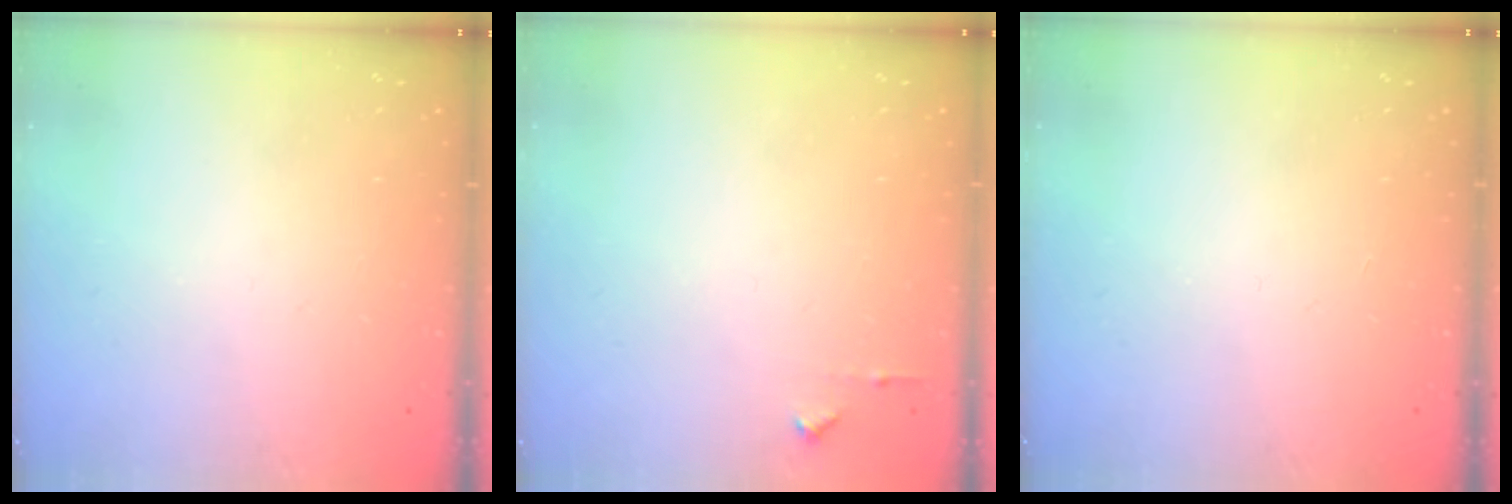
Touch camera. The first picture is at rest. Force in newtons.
{"total": 5.1, "press": 5.0, "slide": 0.8}
{"total": 0.0}